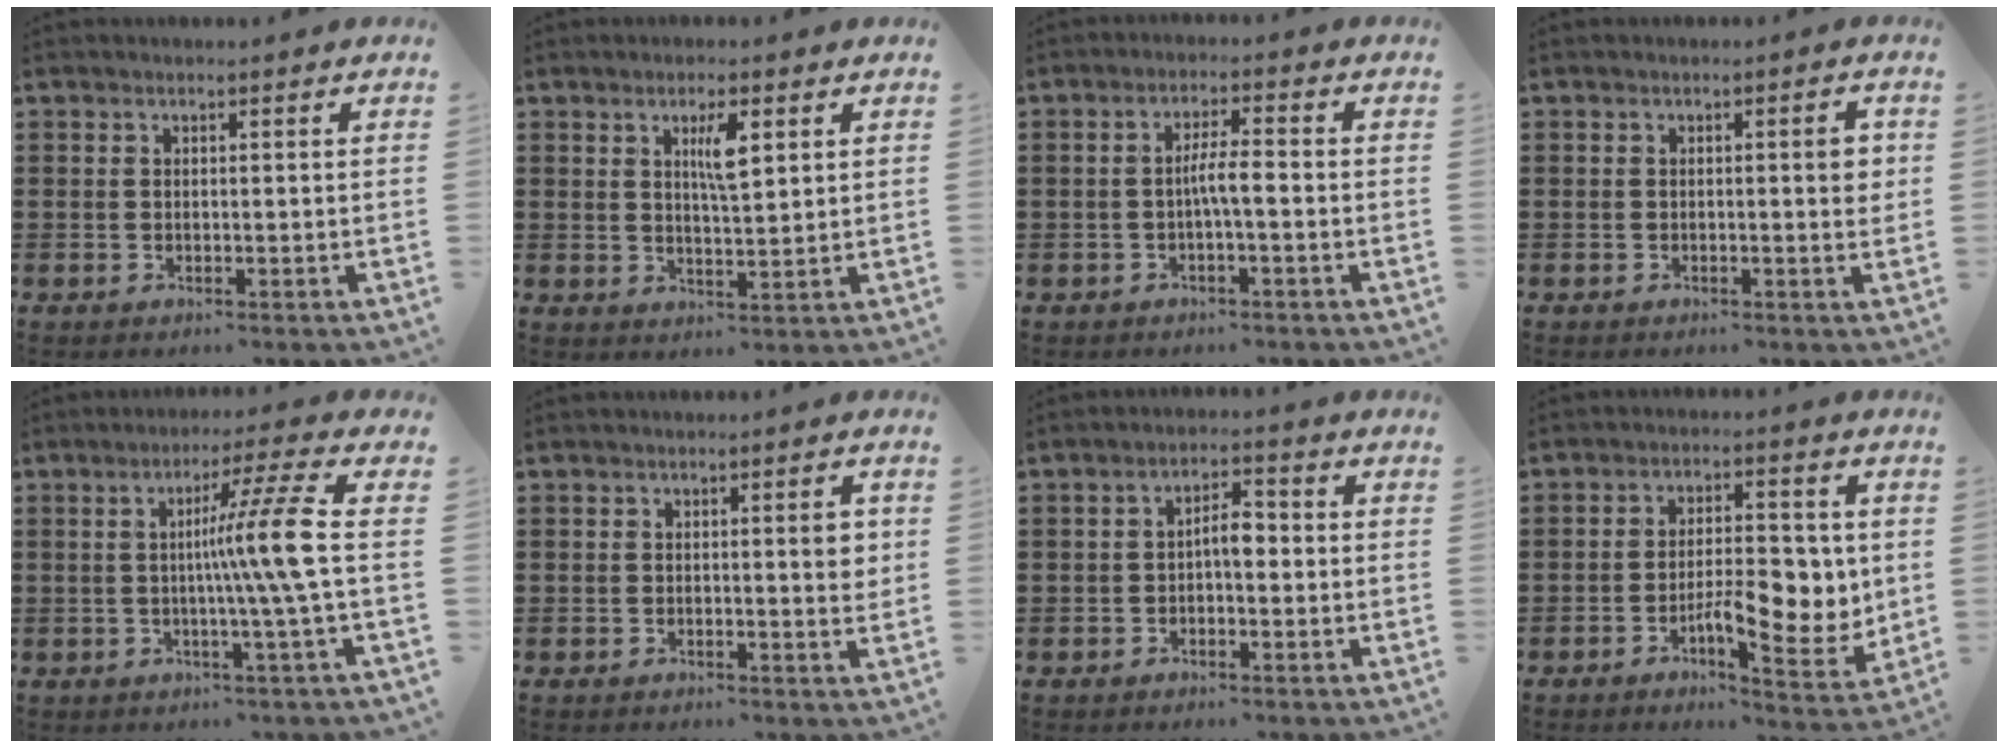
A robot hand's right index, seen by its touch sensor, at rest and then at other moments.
{"total": 4.4, "force": [1.8, 1.1, 3.8], "torque": [-0.065, 0.002, 0.024]}
{"total": 3.4, "force": [-0.8, 0.4, 3.3], "torque": [-0.067, -0.001, -0.018]}
{"total": 2.9, "force": [0.1, 0.5, 2.8], "torque": [-0.033, -0.005, -0.004]}
{"total": 9.3, "force": [0.1, -1.5, 9.2], "torque": [-0.161, -0.010, -0.013]}
{"total": 3.3, "force": [0.3, 0.7, 3.2], "torque": [-0.042, -0.004, 0.000]}
{"total": 3.5, "force": [-0.5, 1.4, 3.2], "torque": [-0.061, 0.009, -0.011]}
{"total": 9.3, "force": [-1.4, 4.4, 8.1], "torque": [-0.105, 0.002, -0.025]}